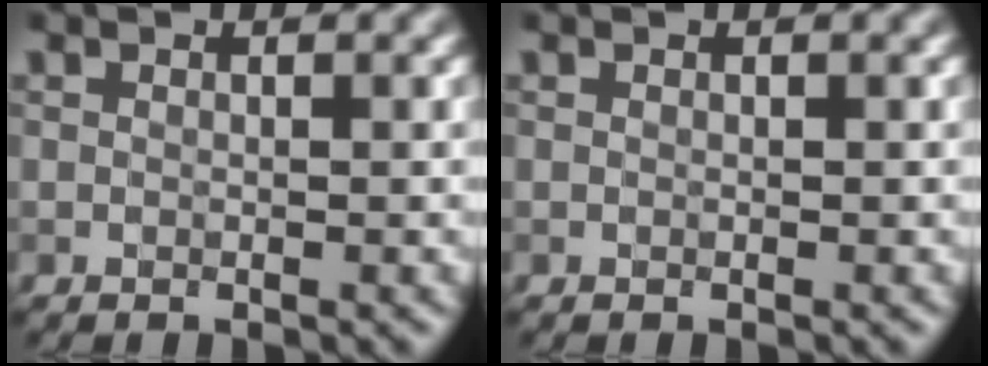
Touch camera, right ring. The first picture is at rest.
{"total": 0.0}